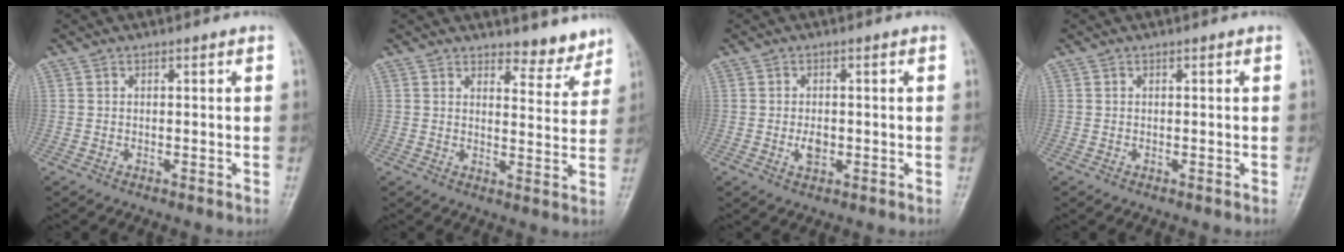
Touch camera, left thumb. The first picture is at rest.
{"total": 5.4, "force": [4.7, 2.3, 1.0], "torque": [0.015, -0.039, 0.055]}
{"total": 2.8, "force": [-0.5, 1.7, 2.2], "torque": [-0.034, 0.000, -0.008]}
{"total": 0.0}